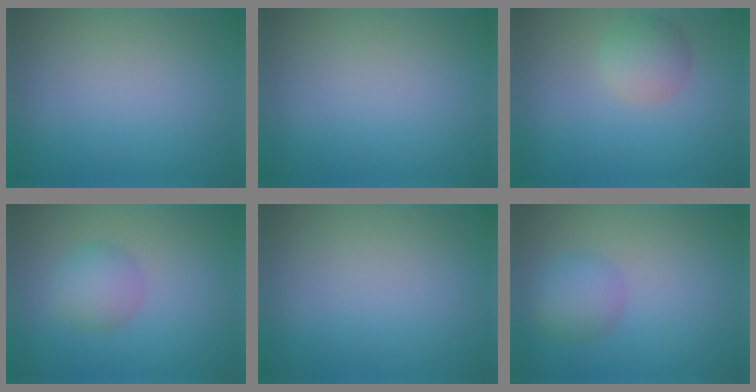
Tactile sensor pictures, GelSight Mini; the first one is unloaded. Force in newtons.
{"total": 0.0}
{"total": 2.7, "press": 2.7, "slide": 0.1}
{"total": 2.8, "press": 2.8, "slide": 0.0}
{"total": 0.0}
{"total": 2.8, "press": 2.8, "slide": 0.0}